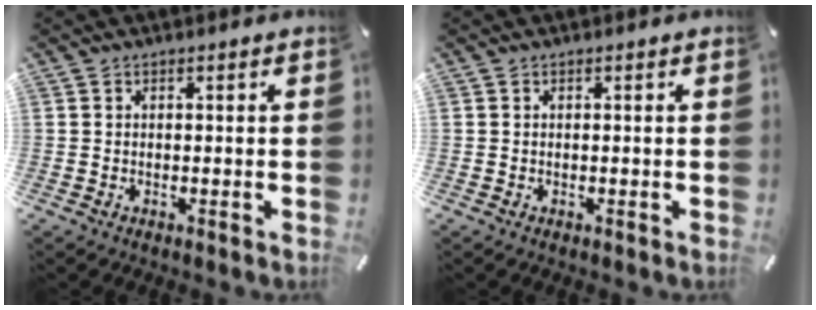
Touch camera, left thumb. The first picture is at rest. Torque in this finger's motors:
{"motor_torque": [-0.03, -0.02, 0.02, -0.02, 0.00]}